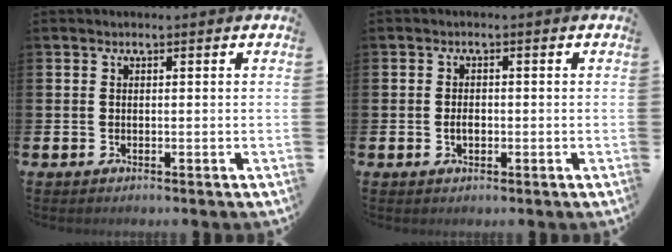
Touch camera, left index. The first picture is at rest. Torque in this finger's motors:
{"motor_torque": [0.32, 0.22, 0.01, 0.04]}